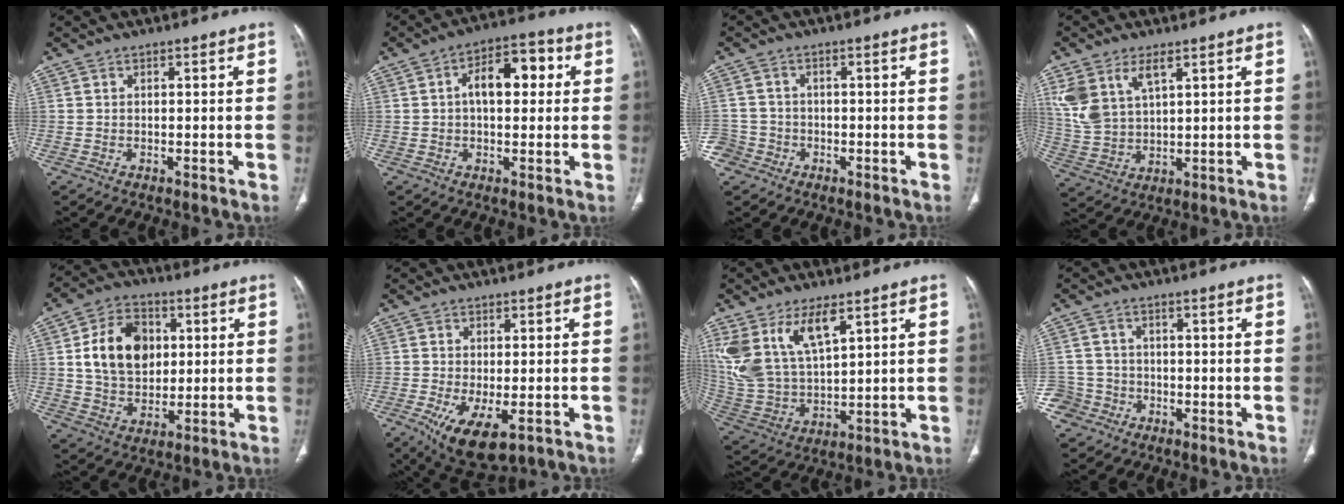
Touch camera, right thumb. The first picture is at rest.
{"total": 9.9, "force": [1.7, 5.5, 8.0], "torque": [-0.104, 0.028, 0.020]}
{"total": 4.7, "force": [-2.5, 4.1, 0.1], "torque": [0.010, 0.020, -0.049]}
{"total": 10.1, "force": [4.9, 5.2, 7.1], "torque": [-0.153, -0.009, 0.110]}
{"total": 14.1, "force": [2.6, 10.3, 9.2], "torque": [-0.128, 0.000, 0.047]}
{"total": 10.4, "force": [-4.4, 4.6, 8.2], "torque": [-0.145, -0.017, -0.062]}
{"total": 15.2, "force": [7.9, 7.1, 10.9], "torque": [-0.220, -0.025, 0.172]}
{"total": 5.7, "force": [-2.9, 5.0, 0.1], "torque": [0.012, 0.025, -0.051]}